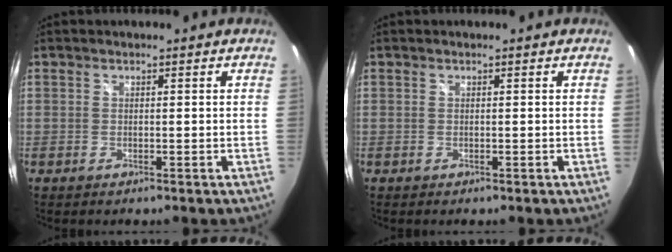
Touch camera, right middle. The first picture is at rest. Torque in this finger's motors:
{"motor_torque": [0.04, -0.09, 0.00, 0.00]}